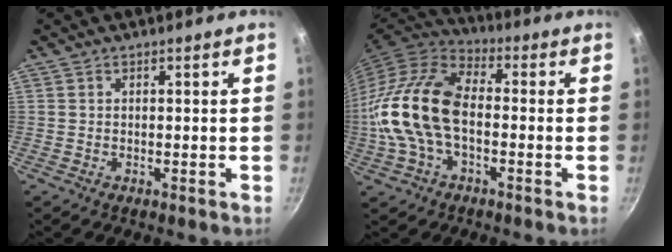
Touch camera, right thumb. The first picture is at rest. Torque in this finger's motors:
{"motor_torque": [1.25, 3.33, 1.45, -1.32, 0.32]}